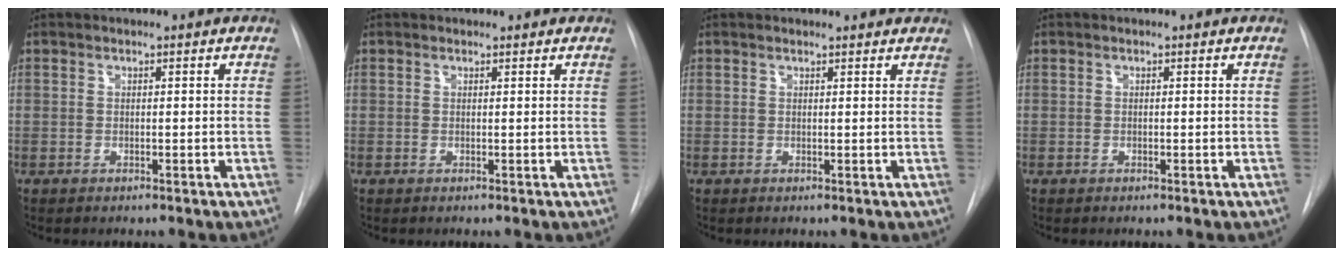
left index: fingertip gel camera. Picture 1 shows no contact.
{"total": 0.5, "force": [0.5, 0.2, 0.0], "torque": [-0.005, 0.001, 0.005]}
{"total": 3.0, "force": [2.9, 0.6, 0.4], "torque": [-0.012, 0.007, 0.023]}
{"total": 0.0}